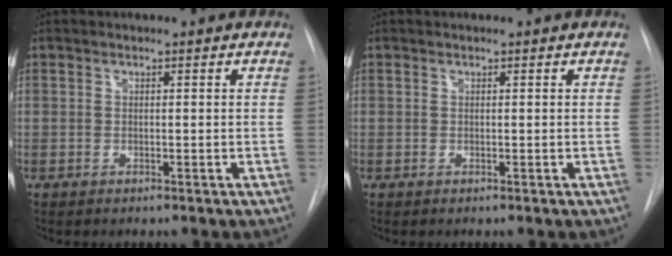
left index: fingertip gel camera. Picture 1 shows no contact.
{"total": 0.0}